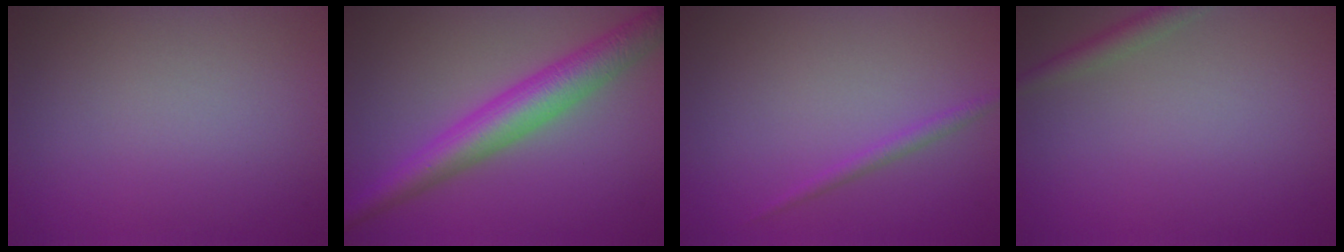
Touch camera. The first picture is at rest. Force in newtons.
{"total": 5.8, "press": 5.8, "slide": 0.1}
{"total": 1.1, "press": 1.1, "slide": 0.1}
{"total": 1.9, "press": 1.9, "slide": 0.0}